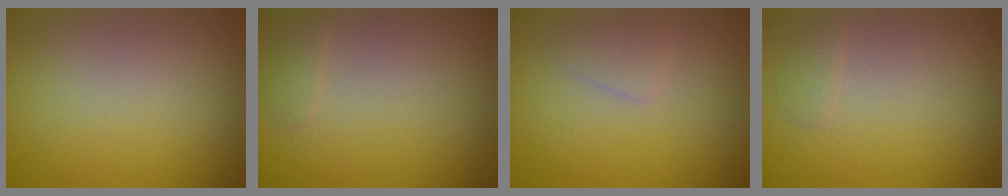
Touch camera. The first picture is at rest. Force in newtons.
{"total": 0.9, "press": 0.9, "slide": 0.0}
{"total": 1.2, "press": 1.2, "slide": 0.0}
{"total": 0.8, "press": 0.8, "slide": 0.1}